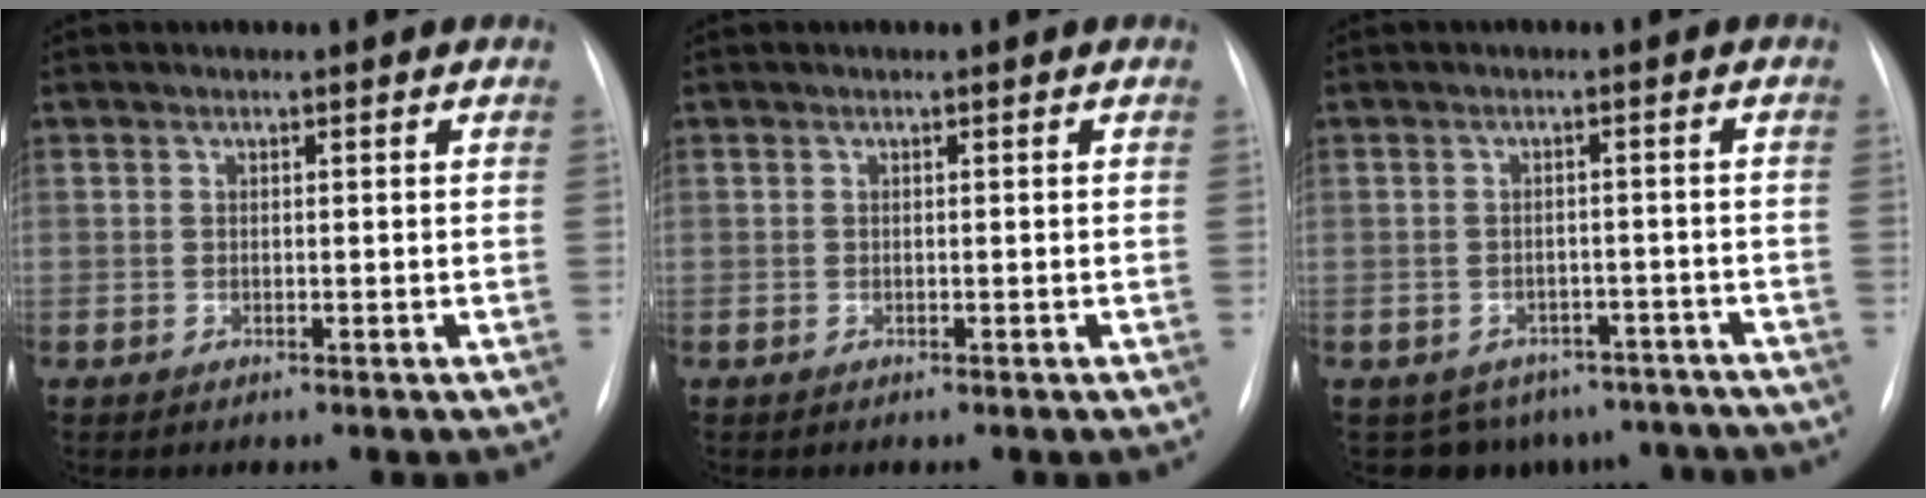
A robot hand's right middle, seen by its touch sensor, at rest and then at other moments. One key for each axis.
{"total": 0.0}
{"total": 9.8, "fx": -7.8, "fy": 5.8, "fz": 0.8, "tx": 0.002, "ty": 0.020, "tz": -0.081}